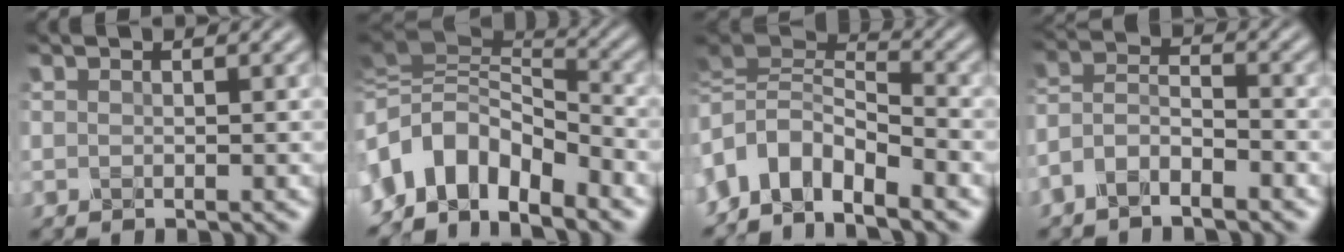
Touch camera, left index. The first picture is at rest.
{"total": 9.9, "force": [-4.4, 5.9, 6.7], "torque": [-0.116, 0.008, -0.085]}
{"total": 7.1, "force": [-3.1, 4.1, 5.0], "torque": [-0.088, 0.004, -0.070]}
{"total": 3.8, "force": [-2.7, 1.4, 2.2], "torque": [-0.044, 0.006, -0.063]}